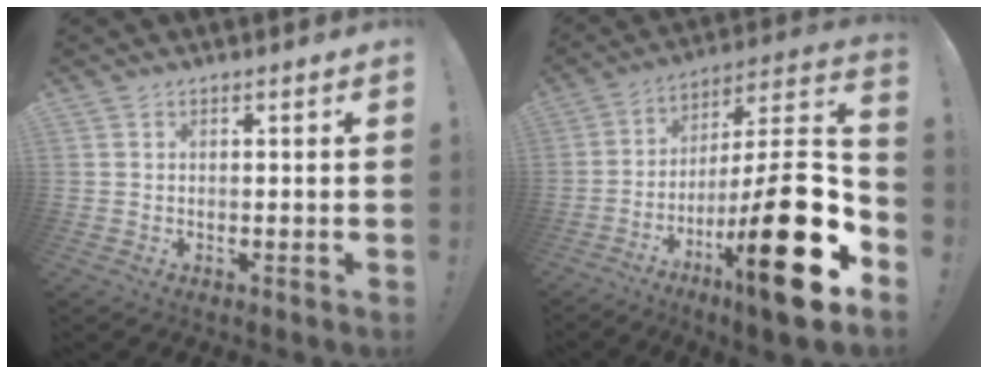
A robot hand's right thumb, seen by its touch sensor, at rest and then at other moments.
{"total": 25.3, "force": [-10.0, 4.3, 22.8], "torque": [-0.350, 0.034, -0.163]}